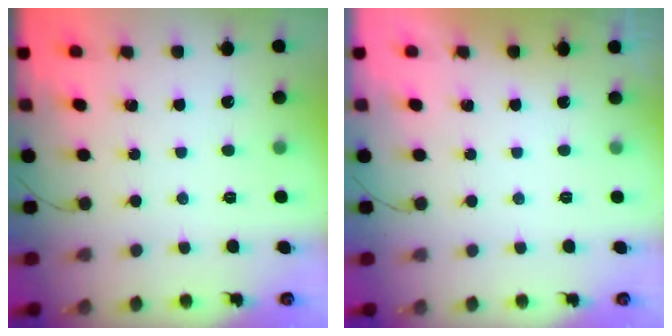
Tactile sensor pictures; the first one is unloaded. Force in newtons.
{"total": 0.0}